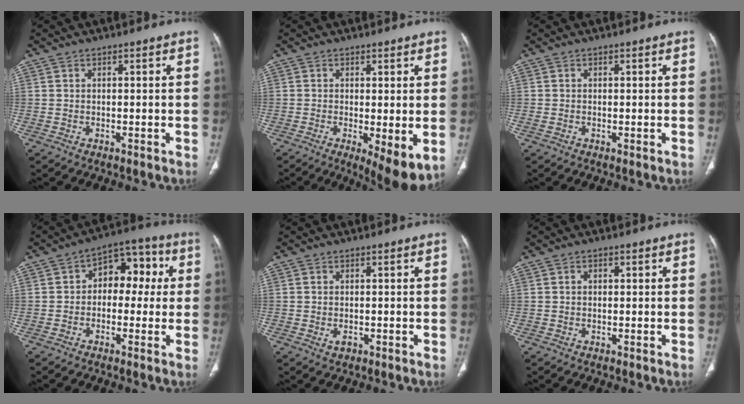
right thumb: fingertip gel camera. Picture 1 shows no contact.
{"total": 7.6, "force": [-1.4, 2.3, 7.1], "torque": [-0.112, -0.026, -0.020]}
{"total": 0.8, "force": [-0.1, 0.4, 0.6], "torque": [-0.016, -0.003, -0.002]}
{"total": 10.1, "force": [1.0, 6.9, 7.3], "torque": [-0.053, 0.036, 0.002]}
{"total": 1.4, "force": [-0.4, 1.0, 0.9], "torque": [-0.015, 0.002, -0.004]}
{"total": 0.9, "force": [0.2, 0.7, 0.5], "torque": [-0.005, 0.002, 0.002]}